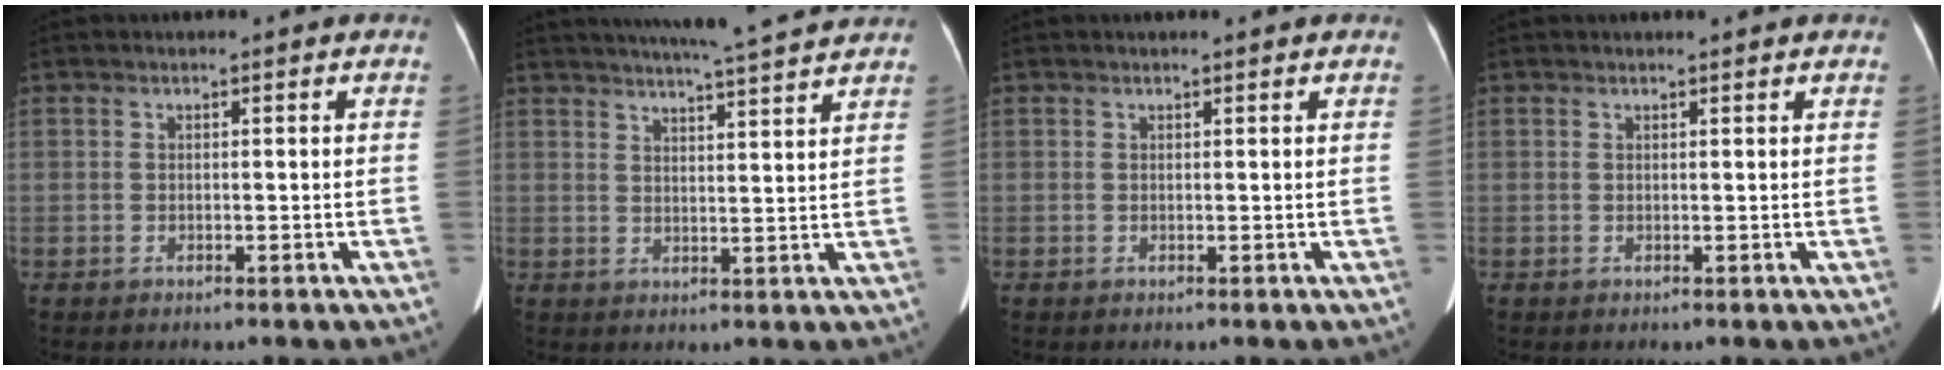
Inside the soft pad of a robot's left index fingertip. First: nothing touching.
{"total": 13.4, "force": [12.1, -0.1, 5.9], "torque": [-0.099, -0.006, 0.155]}
{"total": 1.9, "force": [1.7, 0.2, 0.9], "torque": [-0.009, -0.002, 0.017]}
{"total": 2.6, "force": [2.3, 0.3, 1.1], "torque": [-0.012, -0.002, 0.023]}